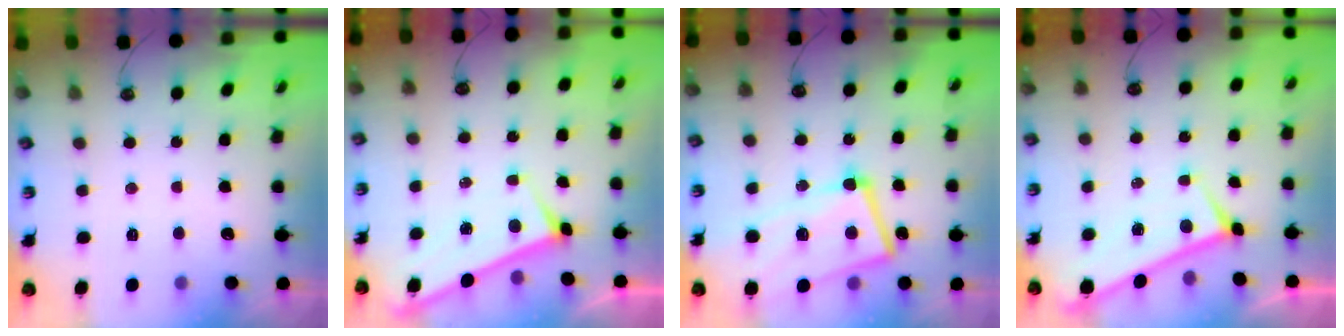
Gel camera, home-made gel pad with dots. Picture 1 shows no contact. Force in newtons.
{"total": 3.1, "press": 3.1, "slide": 0.2}
{"total": 13.8, "press": 13.6, "slide": 2.3}
{"total": 0.0}